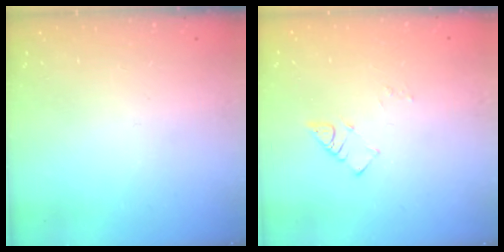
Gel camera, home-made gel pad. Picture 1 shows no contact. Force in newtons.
{"total": 4.1, "press": 4.0, "slide": 0.7}